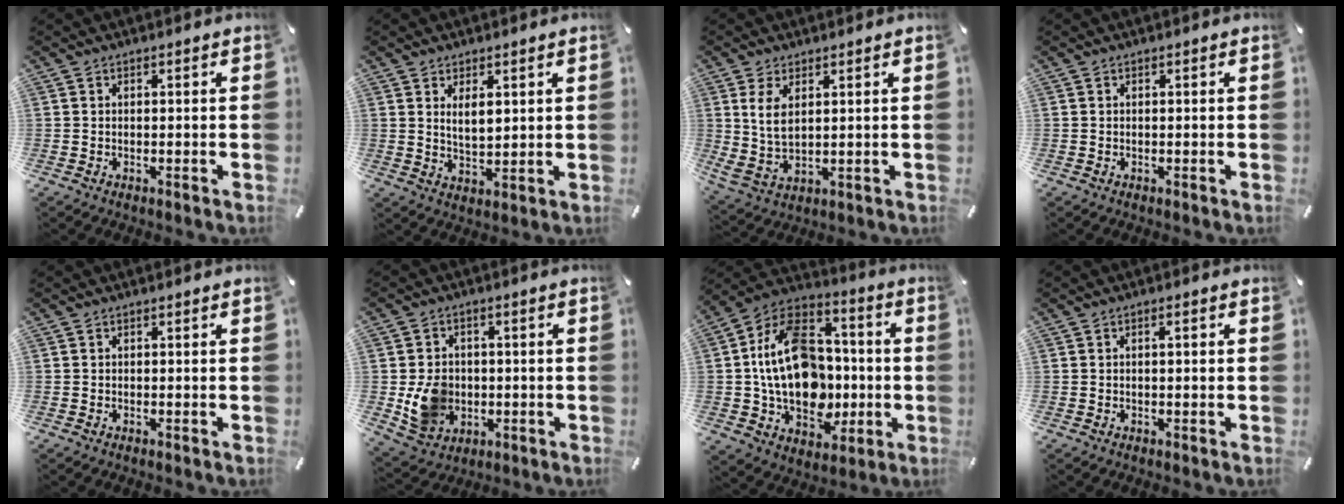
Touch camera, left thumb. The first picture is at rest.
{"total": 4.8, "force": [2.3, 2.2, 3.5], "torque": [-0.060, -0.007, 0.038]}
{"total": 6.2, "force": [2.6, 2.9, 4.8], "torque": [-0.114, -0.013, 0.042]}
{"total": 0.0}
{"total": 0.0}
{"total": 9.0, "force": [-0.9, 8.1, 3.8], "torque": [-0.069, 0.007, -0.014]}
{"total": 21.6, "force": [-1.4, 16.1, 14.3], "torque": [-0.275, 0.015, -0.018]}
{"total": 1.4, "force": [0.1, 0.4, 1.3], "torque": [-0.024, 0.001, 0.000]}